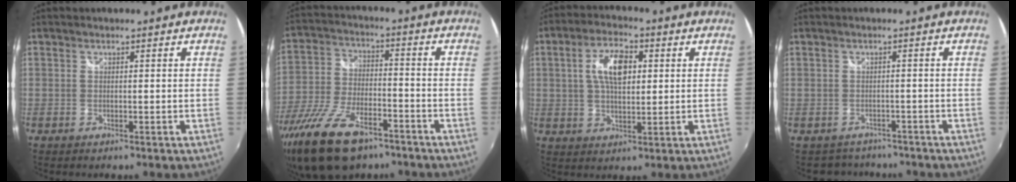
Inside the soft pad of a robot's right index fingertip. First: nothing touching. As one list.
[{"total": 17.2, "force": [-11.7, 7.6, 10.0], "torque": [-0.222, -0.030, -0.211]}, {"total": 8.6, "force": [1.8, 4.2, 7.3], "torque": [-0.133, 0.014, 0.032]}, {"total": 4.6, "force": [-3.7, 2.9, -0.1], "torque": [-0.003, 0.015, -0.055]}]